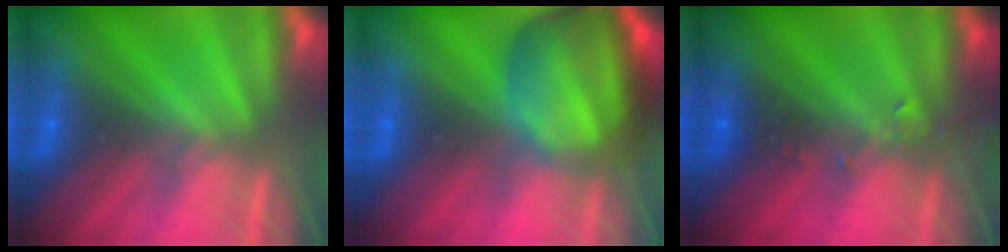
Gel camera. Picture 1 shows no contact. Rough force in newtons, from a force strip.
{"total": 5.6}
{"total": 2.4}